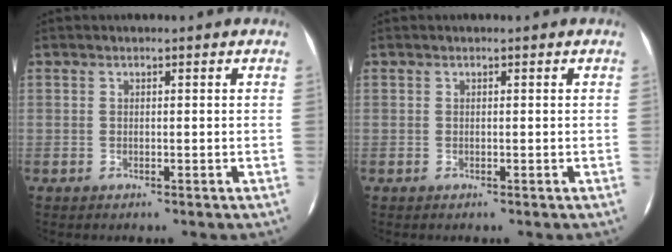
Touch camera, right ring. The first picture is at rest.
{"total": 0.0}